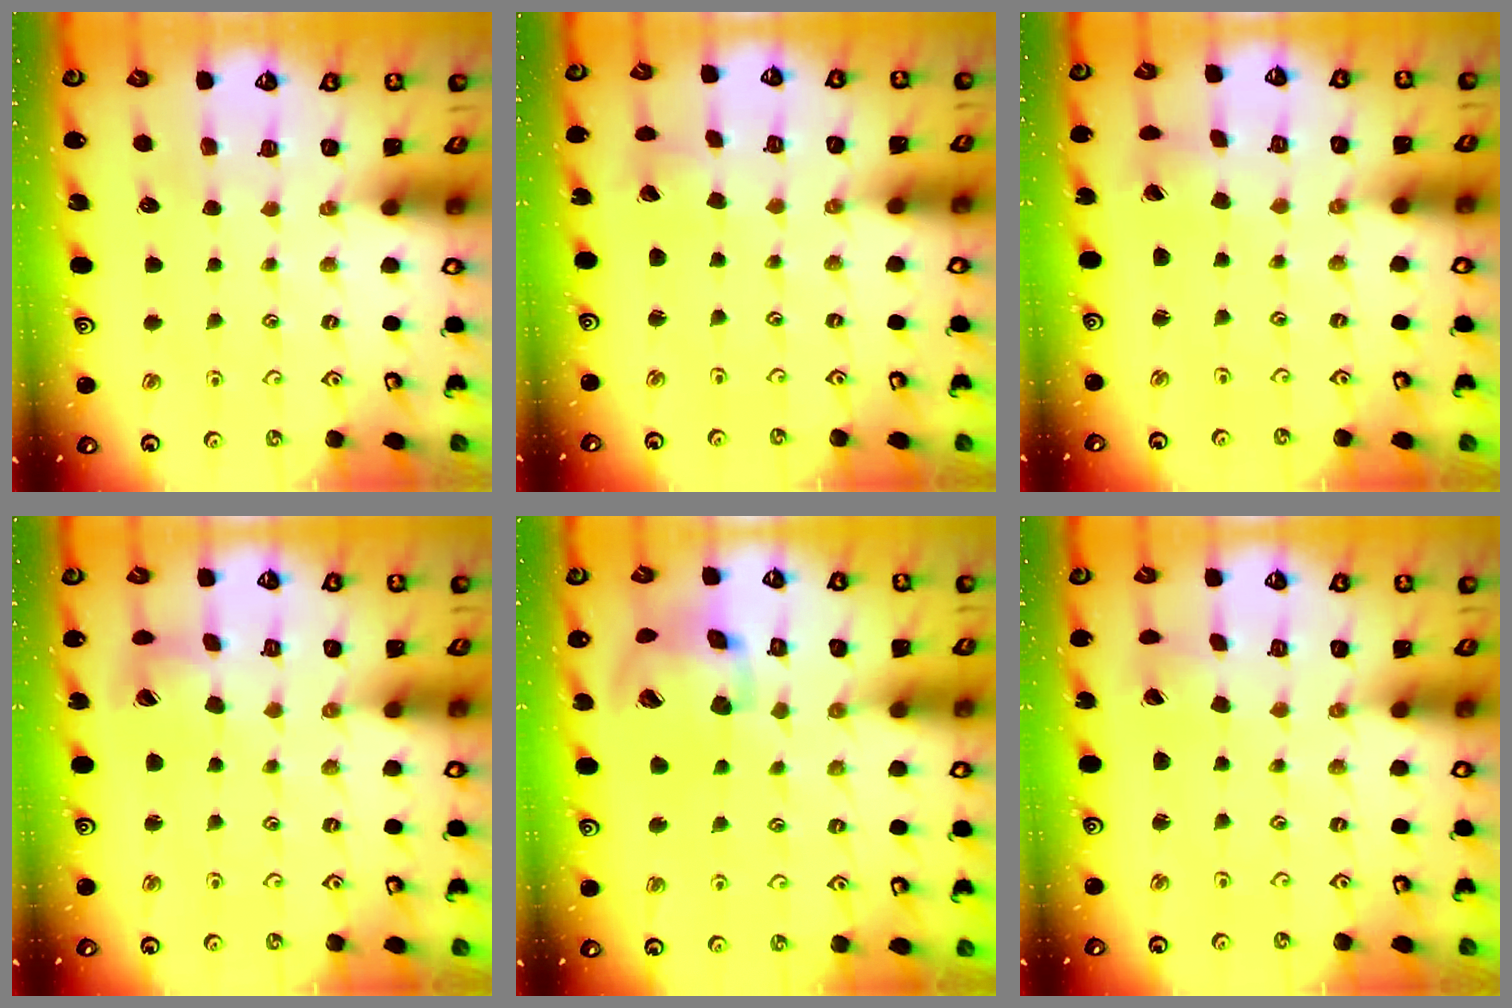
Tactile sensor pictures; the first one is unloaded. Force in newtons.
{"total": 2.6, "press": 2.6, "slide": 0.3}
{"total": 0.7, "press": 0.7, "slide": 0.1}
{"total": 7.9, "press": 7.9, "slide": 0.6}
{"total": 15.4, "press": 15.2, "slide": 2.5}
{"total": 0.9, "press": 0.8, "slide": 0.4}